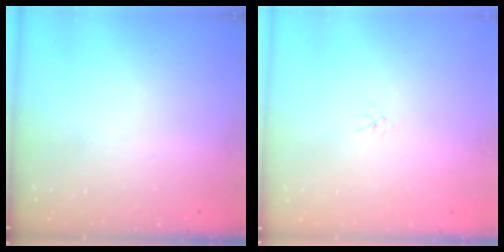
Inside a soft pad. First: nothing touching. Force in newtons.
{"total": 1.5, "press": 1.5, "slide": 0.1}